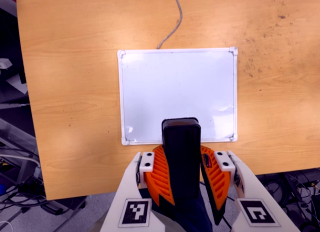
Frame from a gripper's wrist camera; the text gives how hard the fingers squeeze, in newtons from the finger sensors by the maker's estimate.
{"total": 11.6, "left": 10.9, "right": 12.2}